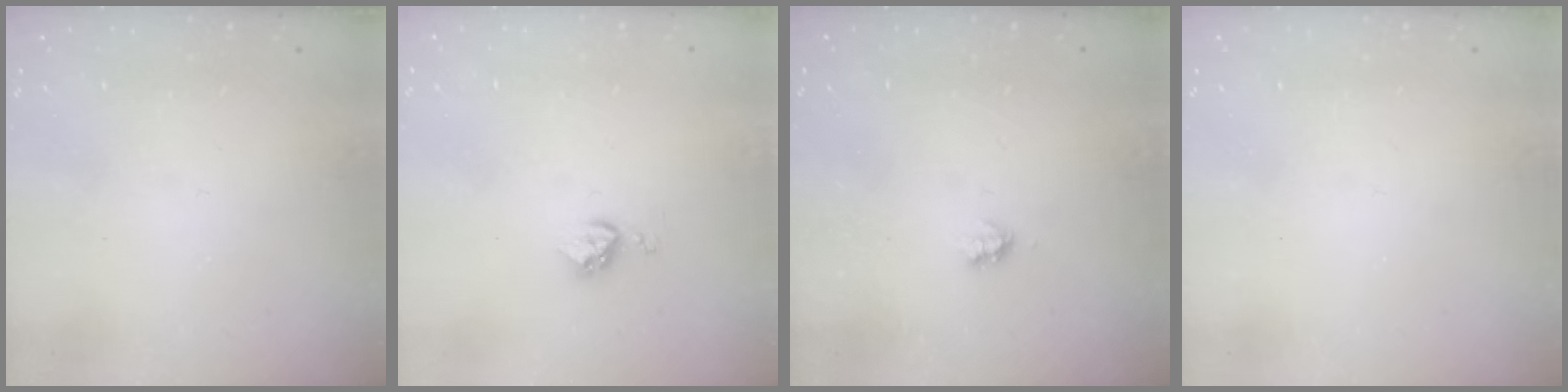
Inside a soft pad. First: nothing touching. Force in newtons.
{"total": 3.6, "press": 3.6, "slide": 0.4}
{"total": 1.9, "press": 1.8, "slide": 0.4}
{"total": 0.0}